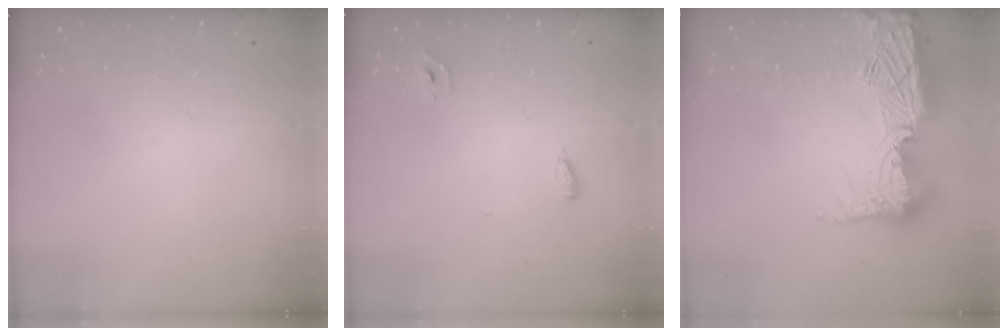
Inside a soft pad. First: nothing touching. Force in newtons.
{"total": 3.5, "press": 3.2, "slide": 1.4}
{"total": 21.2, "press": 21.2, "slide": 1.2}